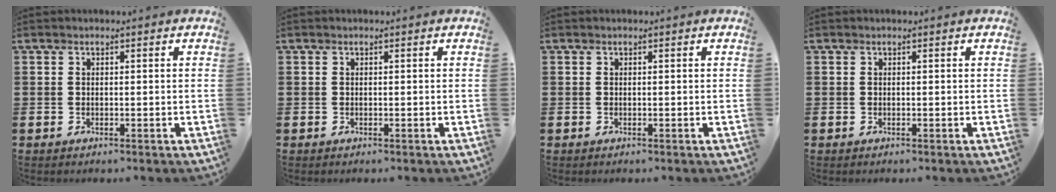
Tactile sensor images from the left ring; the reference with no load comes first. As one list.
[{"total": 0.0}, {"total": 0.0}, {"total": 0.0}]